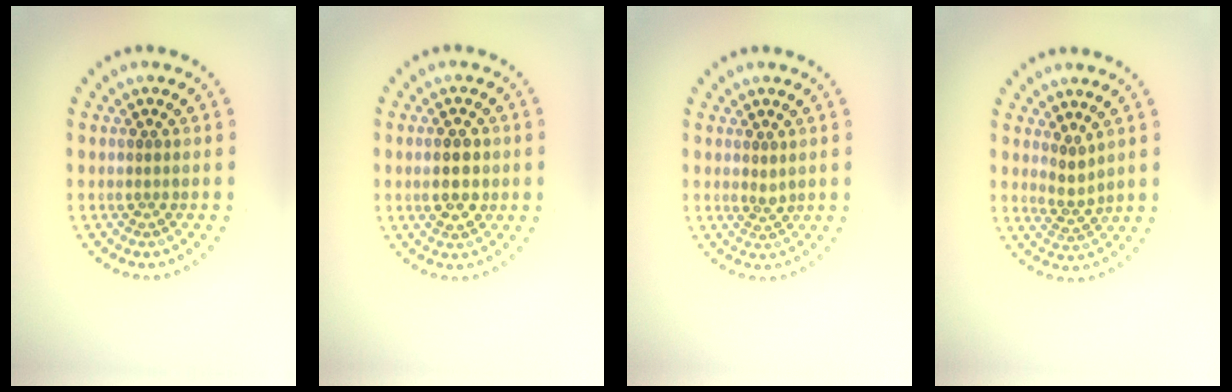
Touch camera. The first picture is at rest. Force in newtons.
{"total": 3.2, "press": 3.2, "slide": 0.2}
{"total": 0.8, "press": 0.6, "slide": 0.5}
{"total": 1.8, "press": 1.4, "slide": 1.1}